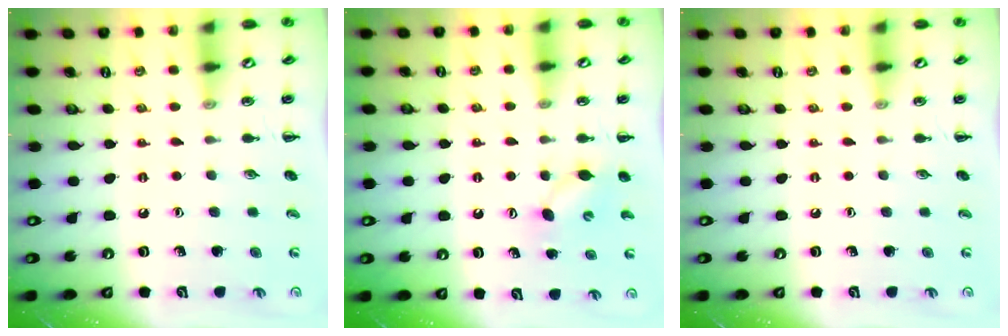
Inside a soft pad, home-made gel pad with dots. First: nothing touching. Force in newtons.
{"total": 4.8, "press": 4.7, "slide": 1.3}
{"total": 0.0}